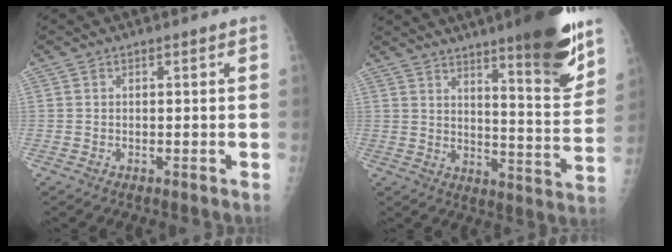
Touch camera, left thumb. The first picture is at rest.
{"total": 17.6, "force": [12.0, 2.4, 12.6], "torque": [-0.147, -0.077, 0.174]}